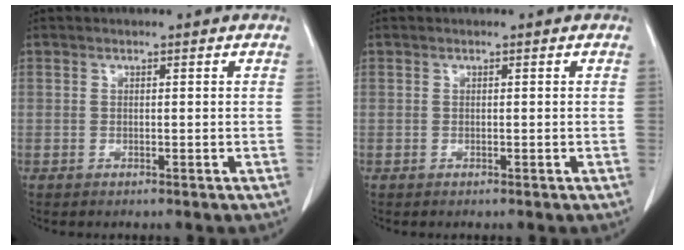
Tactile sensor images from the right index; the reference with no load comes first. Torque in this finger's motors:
{"motor_torque": [-0.02, 0.01, 0.00, 0.00]}